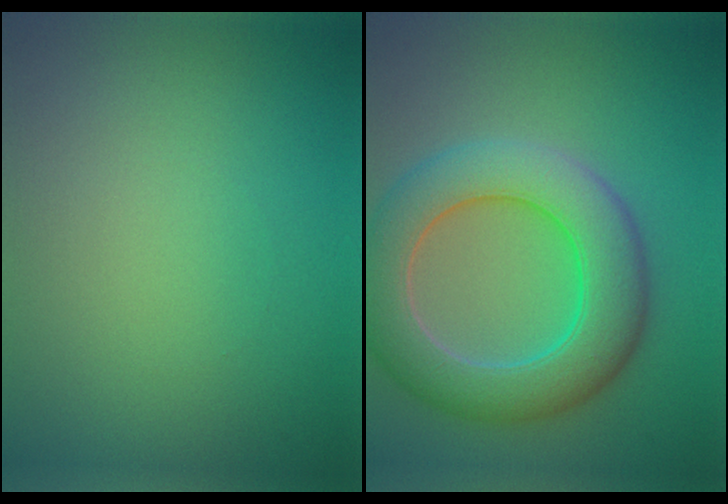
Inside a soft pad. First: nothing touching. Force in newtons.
{"total": 8.2, "press": 8.2, "slide": 0.5}